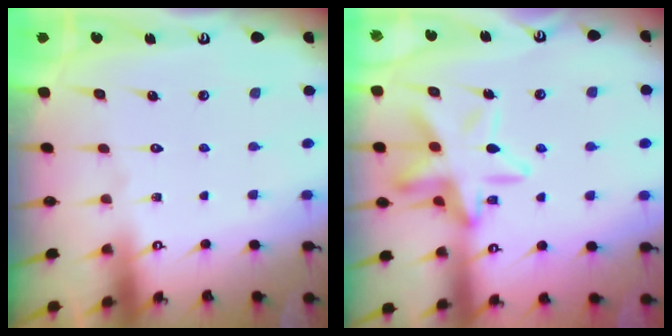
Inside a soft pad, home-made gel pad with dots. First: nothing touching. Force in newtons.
{"total": 13.8, "press": 13.7, "slide": 1.4}